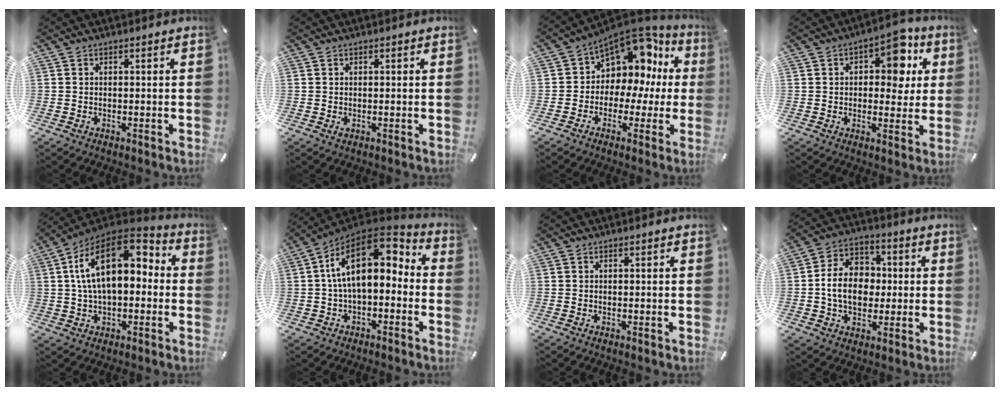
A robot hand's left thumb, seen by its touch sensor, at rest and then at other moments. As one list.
[{"total": 0.7, "force": [0.0, 0.6, 0.4], "torque": [-0.007, 0.001, -0.001]}, {"total": 10.3, "force": [5.1, 8.0, 4.1], "torque": [-0.059, -0.060, 0.090]}, {"total": 10.6, "force": [3.7, 6.4, 7.7], "torque": [-0.077, -0.020, 0.052]}, {"total": 17.7, "force": [4.2, 10.3, 13.7], "torque": [-0.265, -0.013, 0.069]}, {"total": 16.1, "force": [3.2, 9.3, 12.8], "torque": [-0.226, -0.019, 0.052]}, {"total": 0.0}, {"total": 11.9, "force": [-0.8, 9.6, 6.9], "torque": [-0.144, 0.022, -0.014]}]